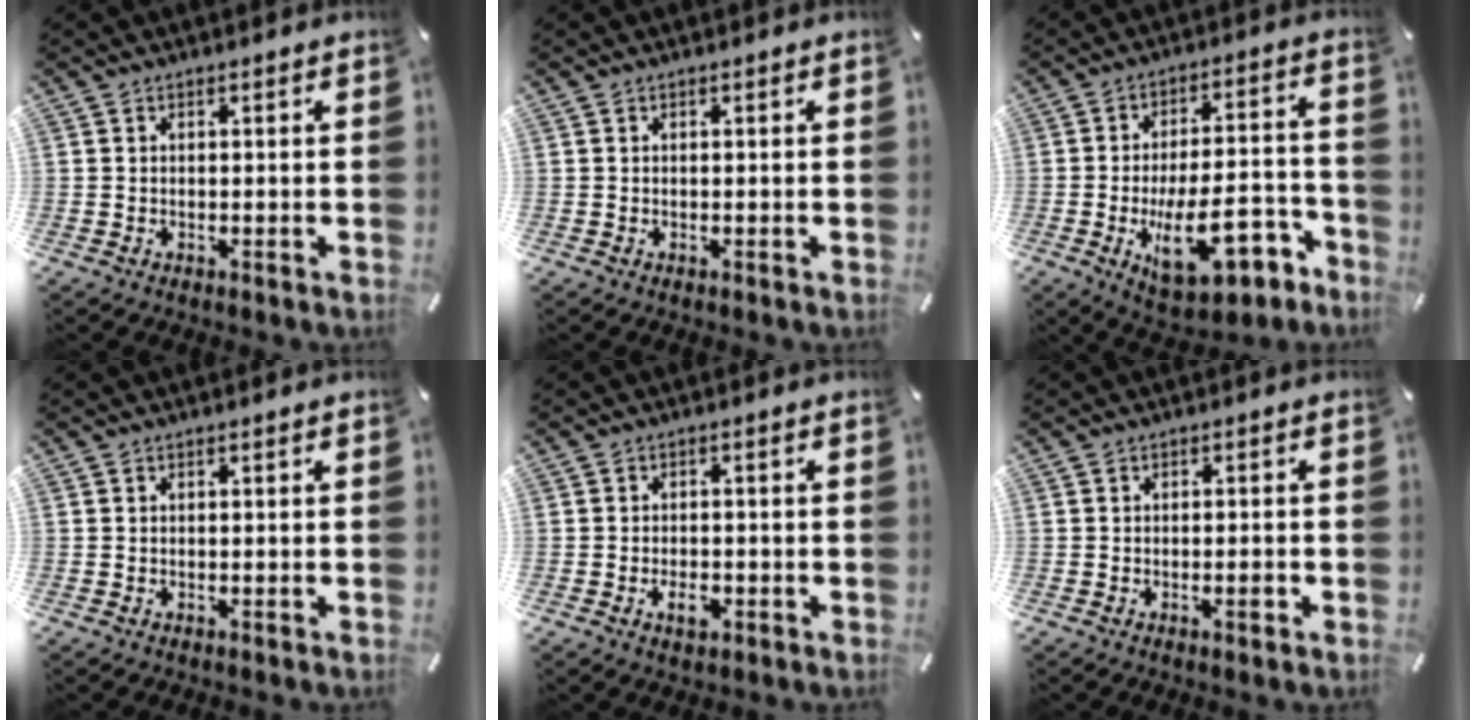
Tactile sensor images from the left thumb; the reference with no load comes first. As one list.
[{"total": 0.0}, {"total": 18.5, "force": [-6.5, 9.2, 14.6], "torque": [-0.201, 0.030, -0.091]}, {"total": 0.0}, {"total": 3.4, "force": [-1.4, 2.1, 2.3], "torque": [-0.046, 0.004, -0.026]}, {"total": 2.1, "force": [-0.8, 0.6, 1.8], "torque": [-0.030, 0.003, -0.014]}]